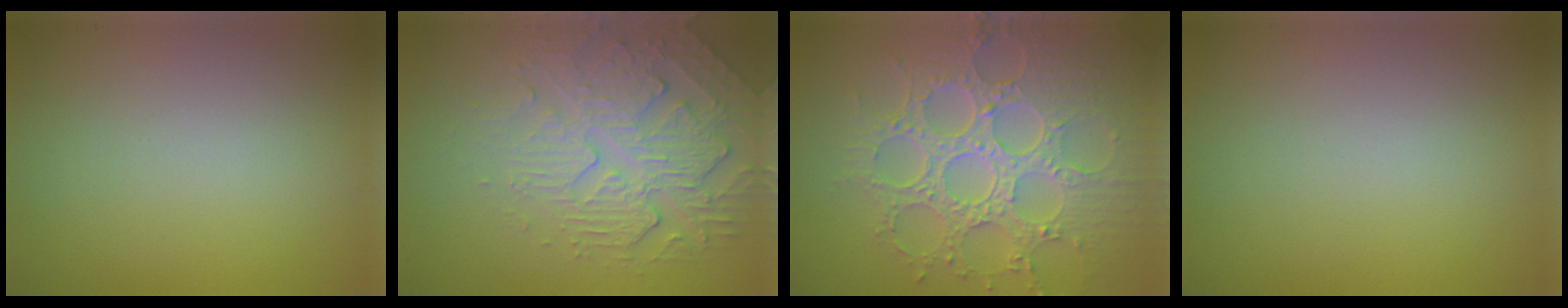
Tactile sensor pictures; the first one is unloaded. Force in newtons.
{"total": 4.5, "press": 4.1, "slide": 1.8}
{"total": 8.9, "press": 6.5, "slide": 6.1}
{"total": 0.0}